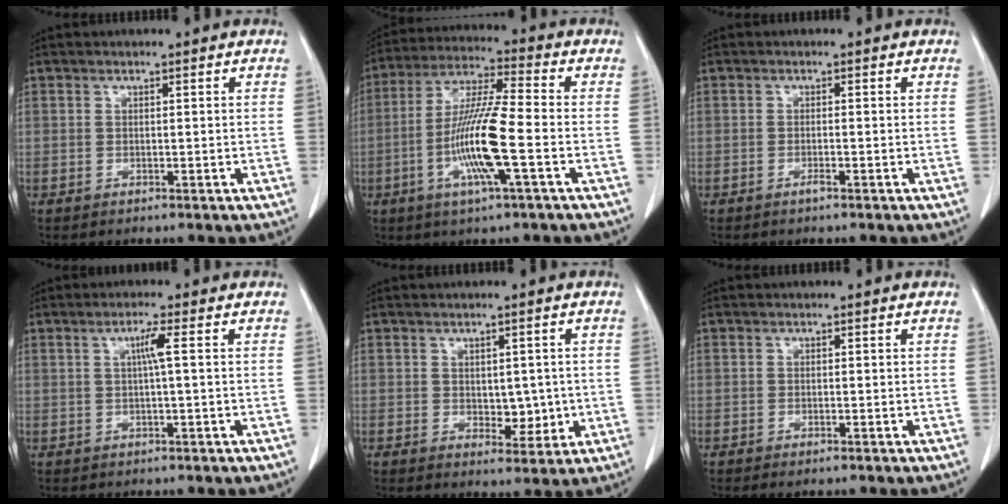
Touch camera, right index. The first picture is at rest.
{"total": 12.8, "force": [-3.4, 0.4, 12.3], "torque": [-0.246, -0.006, -0.071]}
{"total": 1.0, "force": [-0.7, 0.0, 0.7], "torque": [-0.017, 0.000, -0.012]}
{"total": 2.5, "force": [0.4, -0.5, 2.5], "torque": [-0.047, 0.002, 0.007]}
{"total": 4.3, "force": [-0.3, 2.6, 3.4], "torque": [-0.037, -0.001, 0.007]}
{"total": 1.2, "force": [-0.9, 0.3, 0.8], "torque": [-0.013, -0.003, -0.010]}